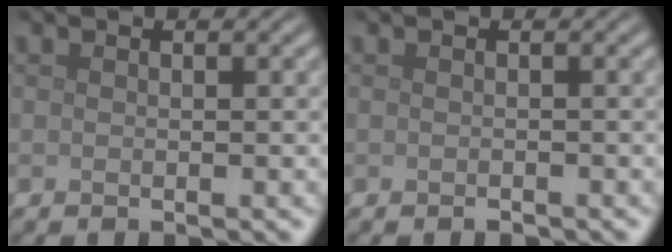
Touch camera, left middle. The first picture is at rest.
{"total": 0.0}